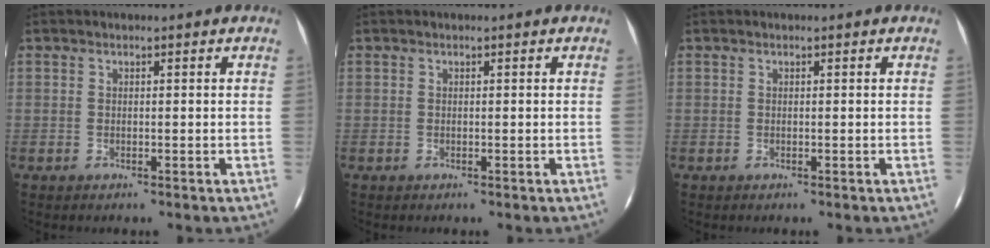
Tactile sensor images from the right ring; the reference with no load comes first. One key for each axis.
{"total": 0.0}
{"total": 0.0}